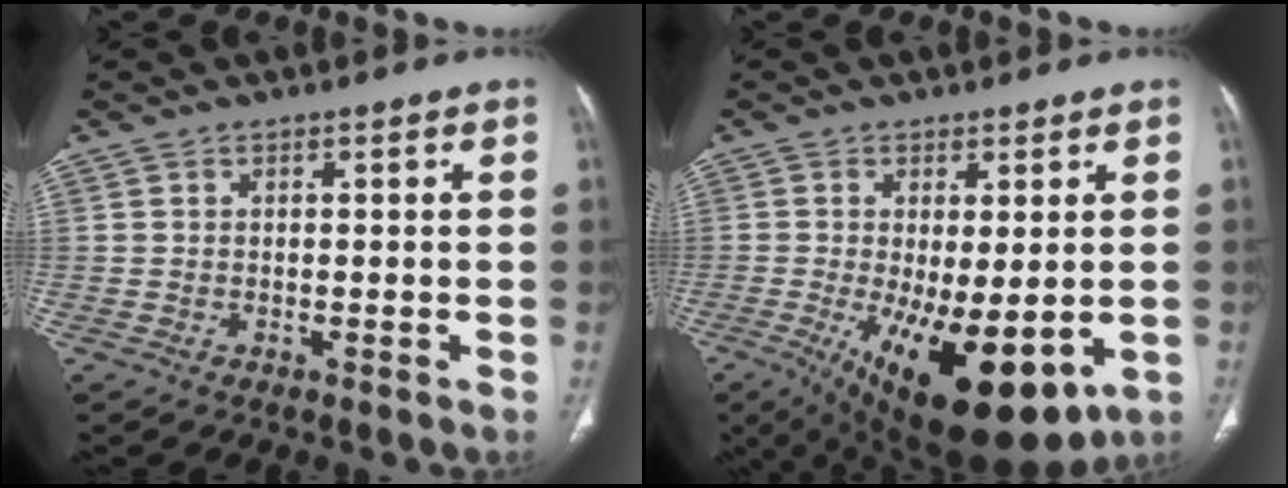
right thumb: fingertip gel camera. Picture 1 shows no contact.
{"total": 17.1, "force": [-4.9, 6.7, 15.0], "torque": [-0.223, -0.026, -0.051]}